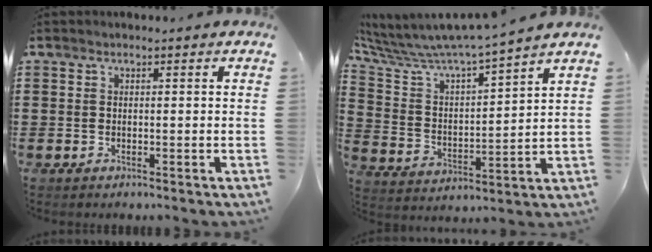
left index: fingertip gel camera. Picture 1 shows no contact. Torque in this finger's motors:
{"motor_torque": [1.34, 0.80, 0.32, 0.14]}